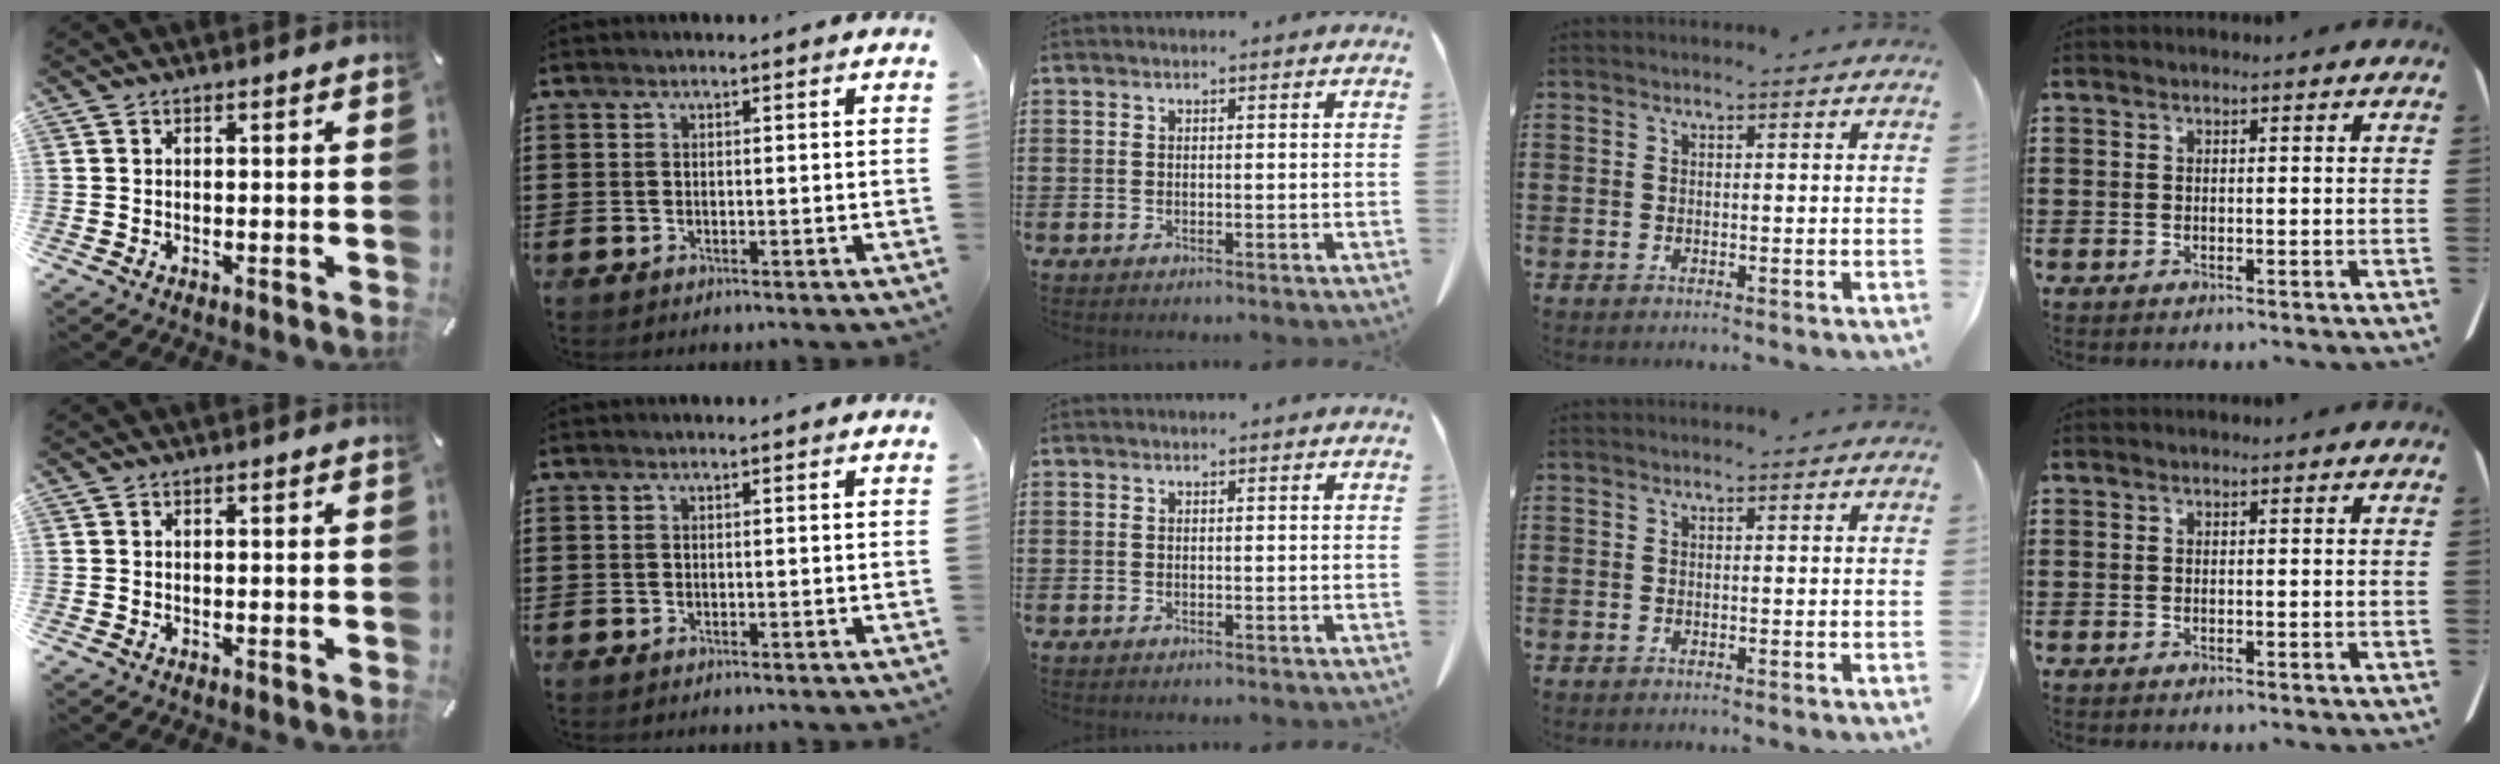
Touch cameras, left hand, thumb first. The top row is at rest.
{}